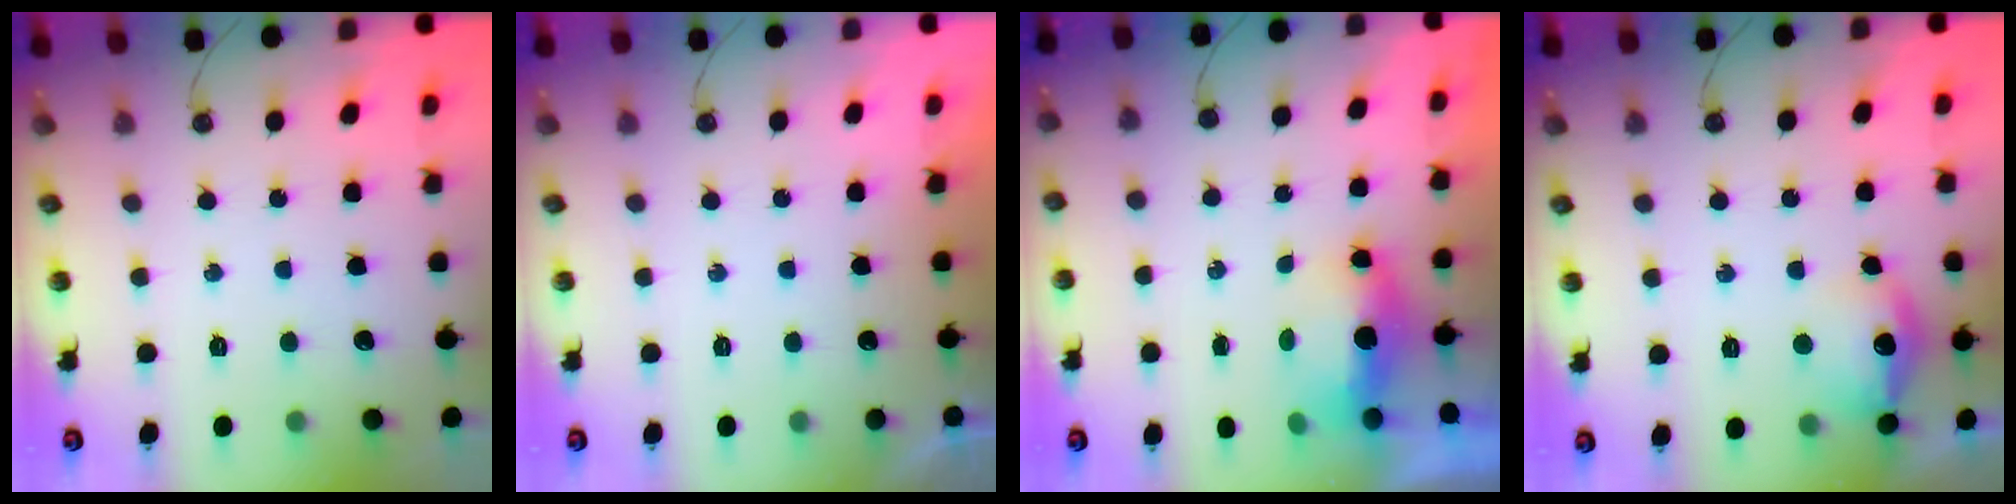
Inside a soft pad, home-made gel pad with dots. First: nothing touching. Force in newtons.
{"total": 0.0}
{"total": 5.8, "press": 5.8, "slide": 0.8}
{"total": 13.4, "press": 13.4, "slide": 1.0}